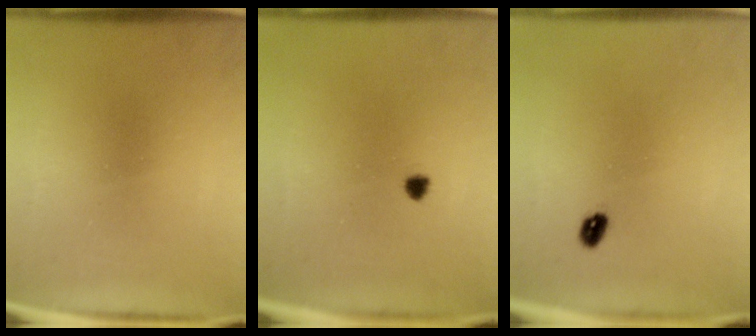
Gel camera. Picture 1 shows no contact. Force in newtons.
{"total": 1.2}
{"total": 1.9}